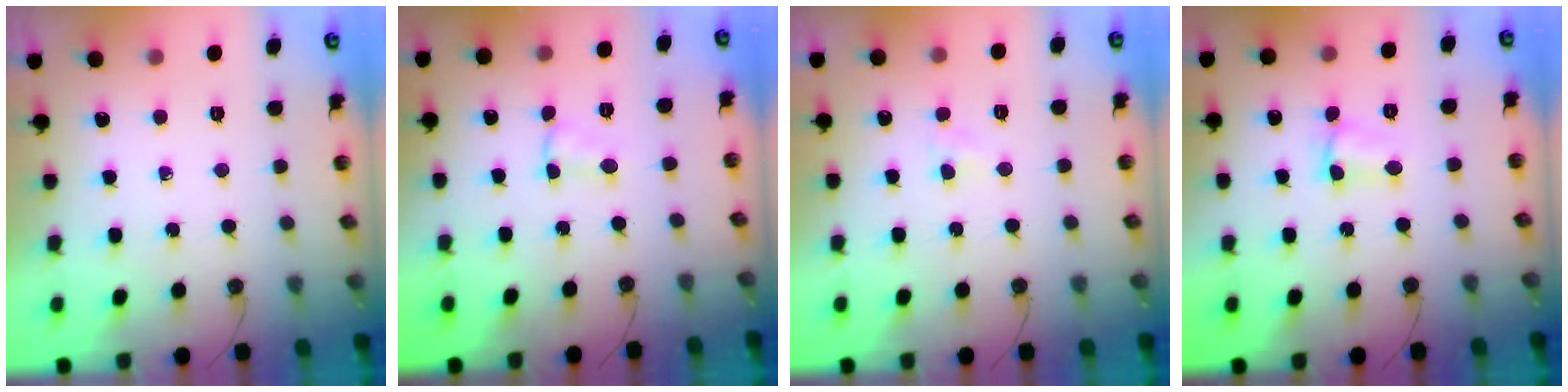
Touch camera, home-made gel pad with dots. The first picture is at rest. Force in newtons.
{"total": 1.0, "press": 0.9, "slide": 0.5}
{"total": 2.9, "press": 2.9, "slide": 0.4}
{"total": 2.1, "press": 2.0, "slide": 0.5}